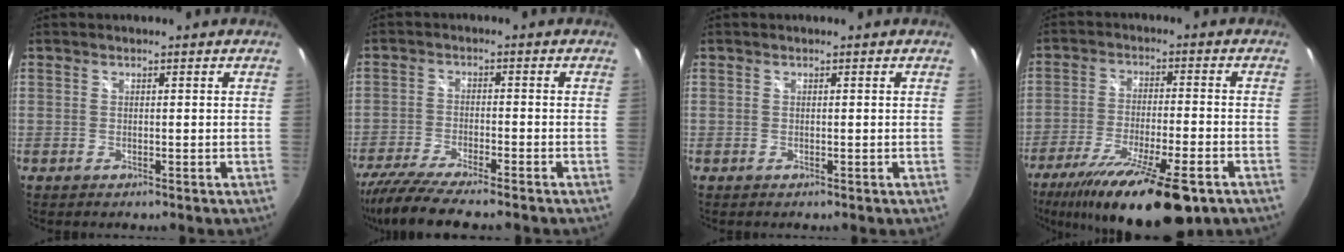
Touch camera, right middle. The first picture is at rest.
{"total": 10.7, "force": [-9.1, 0.9, 5.5], "torque": [-0.130, -0.033, -0.160]}
{"total": 0.0}
{"total": 19.8, "force": [-13.4, 4.4, 13.9], "torque": [-0.258, -0.048, -0.215]}